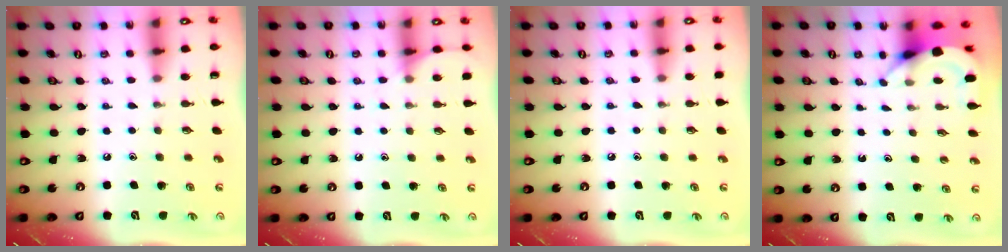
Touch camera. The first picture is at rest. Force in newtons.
{"total": 5.1, "press": 5.0, "slide": 0.6}
{"total": 2.9, "press": 2.9, "slide": 0.5}
{"total": 4.0, "press": 4.0, "slide": 0.3}